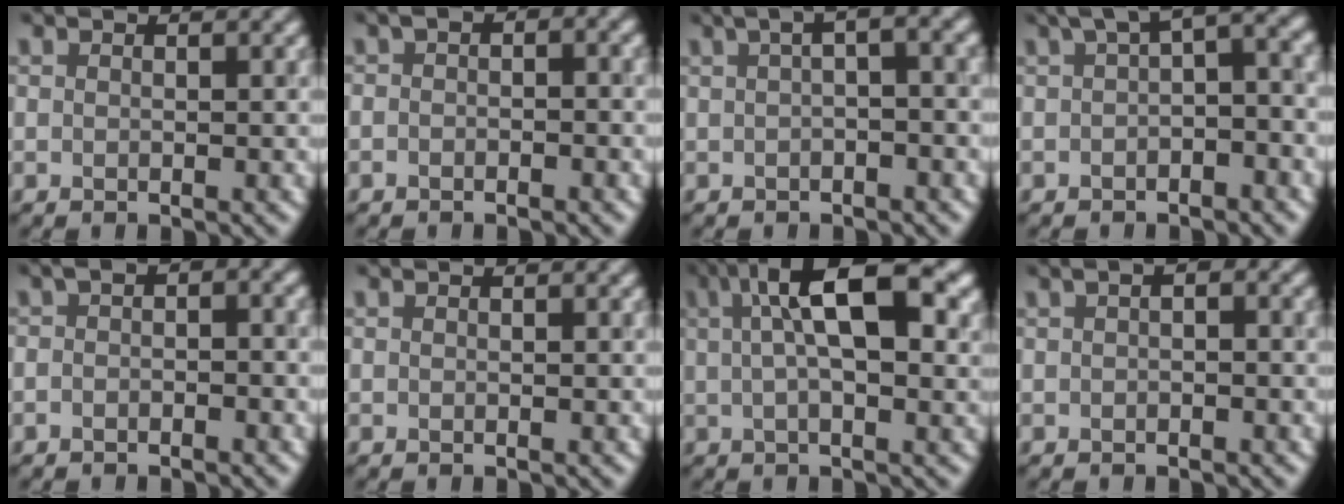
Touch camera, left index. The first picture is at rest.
{"total": 1.7, "force": [-0.4, 1.0, 1.4], "torque": [-0.027, 0.006, -0.010]}
{"total": 4.1, "force": [0.9, 1.2, 3.8], "torque": [-0.045, 0.022, 0.009]}
{"total": 5.7, "force": [0.9, 2.5, 5.1], "torque": [-0.064, 0.012, 0.003]}
{"total": 2.2, "force": [-0.5, 1.1, 1.8], "torque": [-0.034, 0.010, -0.014]}
{"total": 0.0}
{"total": 9.8, "force": [2.8, 3.8, 8.5], "torque": [-0.137, 0.025, 0.030]}
{"total": 1.5, "force": [0.3, 0.6, 1.3], "torque": [-0.023, 0.010, 0.001]}